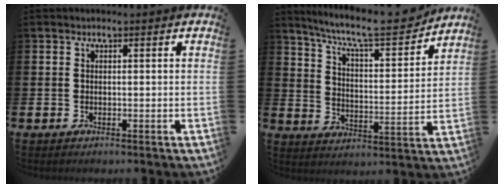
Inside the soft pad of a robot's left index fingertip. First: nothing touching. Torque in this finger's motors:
{"motor_torque": [0.95, -1.19, 0.58, 0.15]}